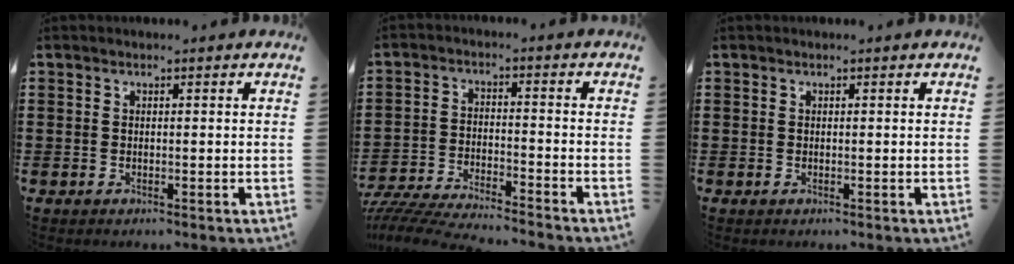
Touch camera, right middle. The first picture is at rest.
{"total": 5.7, "force": [-5.5, 0.2, 1.2], "torque": [-0.038, -0.005, -0.114]}
{"total": 0.0}